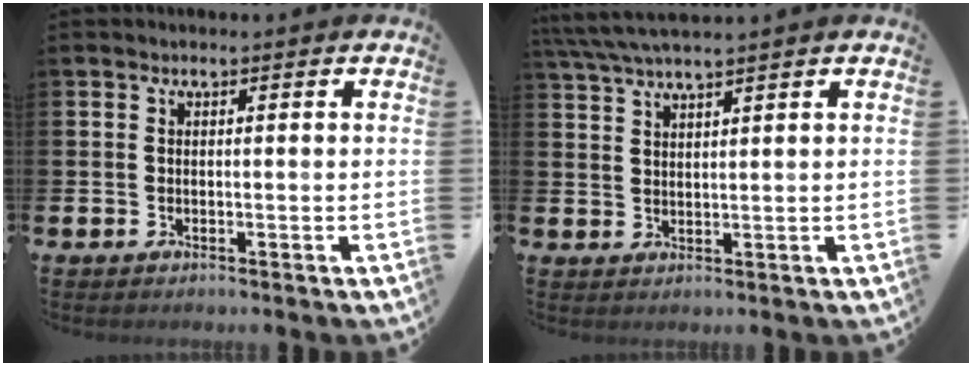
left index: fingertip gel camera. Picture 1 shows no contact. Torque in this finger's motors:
{"motor_torque": [0.37, -1.63, 0.85, 0.21]}